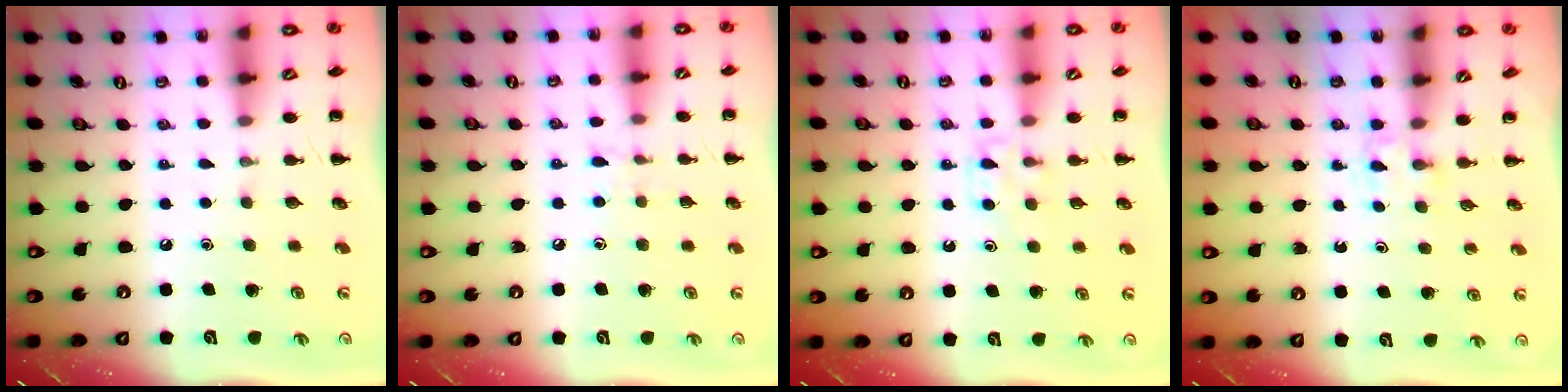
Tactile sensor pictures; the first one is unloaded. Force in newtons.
{"total": 5.7, "press": 5.3, "slide": 2.2}
{"total": 5.4, "press": 5.2, "slide": 1.5}
{"total": 1.4, "press": 1.2, "slide": 0.8}